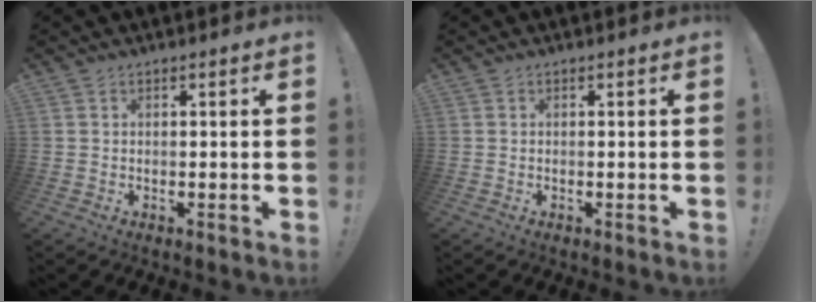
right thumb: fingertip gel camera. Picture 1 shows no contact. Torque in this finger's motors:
{"motor_torque": [-0.15, -0.10, -0.26, 0.28, -0.01]}